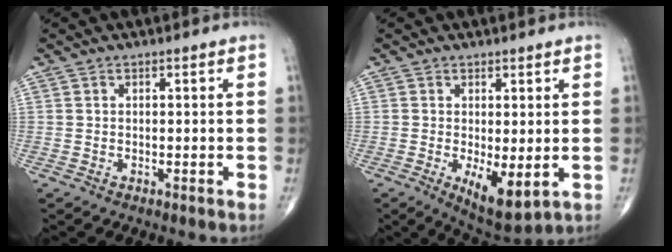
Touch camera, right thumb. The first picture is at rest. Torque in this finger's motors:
{"motor_torque": [1.27, 1.69, 0.32, -0.42, 0.23]}